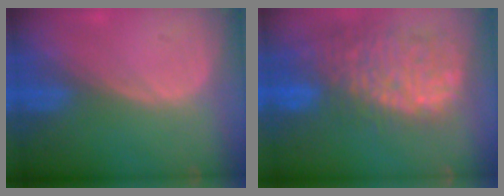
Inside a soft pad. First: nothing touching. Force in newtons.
{"total": 14.0, "press": 11.7, "slide": 7.7}